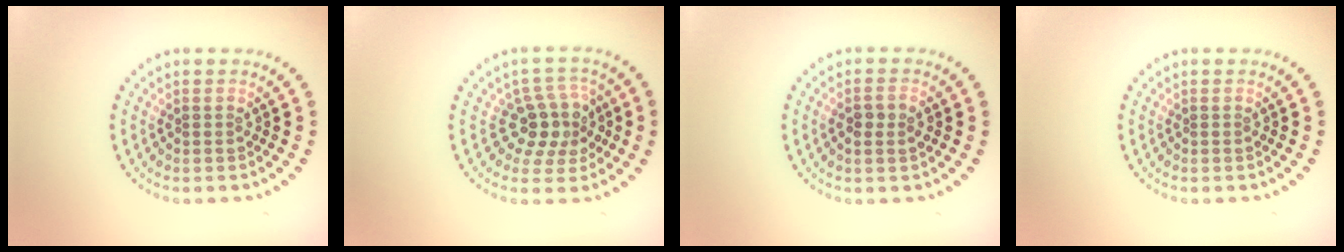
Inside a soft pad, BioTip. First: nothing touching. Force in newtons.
{"total": 3.7, "press": 3.2, "slide": 1.8}
{"total": 1.8, "press": 1.7, "slide": 0.4}
{"total": 0.0}